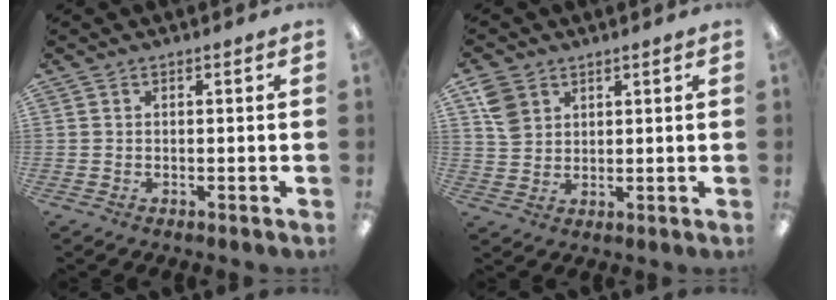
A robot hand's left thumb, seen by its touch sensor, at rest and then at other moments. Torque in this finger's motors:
{"motor_torque": [1.03, 0.90, 0.60, -0.91, 0.29]}